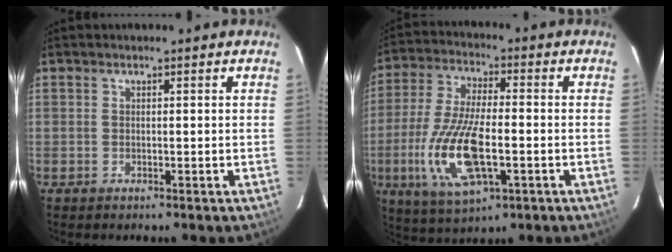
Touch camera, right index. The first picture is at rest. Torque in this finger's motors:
{"motor_torque": [1.91, -0.22, 1.05, 0.21]}